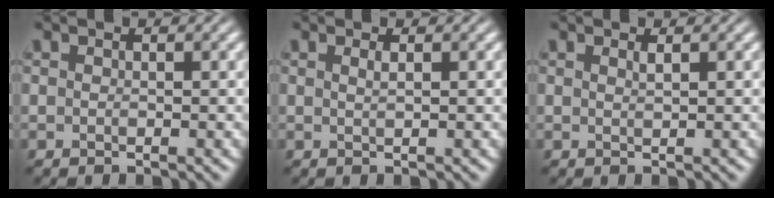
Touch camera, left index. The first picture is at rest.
{"total": 0.8, "force": [0.3, 0.3, 0.7], "torque": [-0.007, 0.002, 0.004]}
{"total": 0.7, "force": [0.4, 0.2, 0.5], "torque": [-0.004, 0.000, 0.006]}